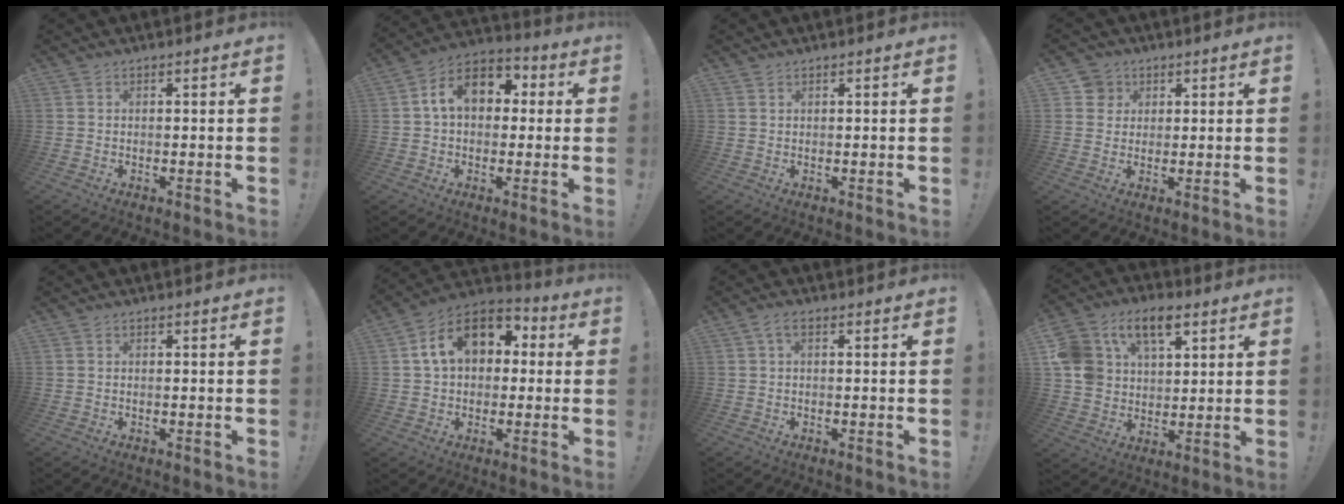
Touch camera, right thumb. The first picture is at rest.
{"total": 12.4, "force": [2.8, 8.6, 8.5], "torque": [-0.130, 0.015, 0.054]}
{"total": 0.8, "force": [0.7, 0.3, 0.2], "torque": [0.000, -0.002, 0.013]}
{"total": 5.1, "force": [2.2, 4.6, 0.8], "torque": [-0.012, -0.005, 0.044]}
{"total": 0.0}
{"total": 16.0, "force": [5.0, 11.2, 10.3], "torque": [-0.157, 0.003, 0.092]}
{"total": 2.1, "force": [0.1, 0.8, 1.9], "torque": [-0.045, 0.007, 0.004]}
{"total": 14.8, "force": [7.5, 10.1, 7.9], "torque": [-0.145, -0.030, 0.144]}